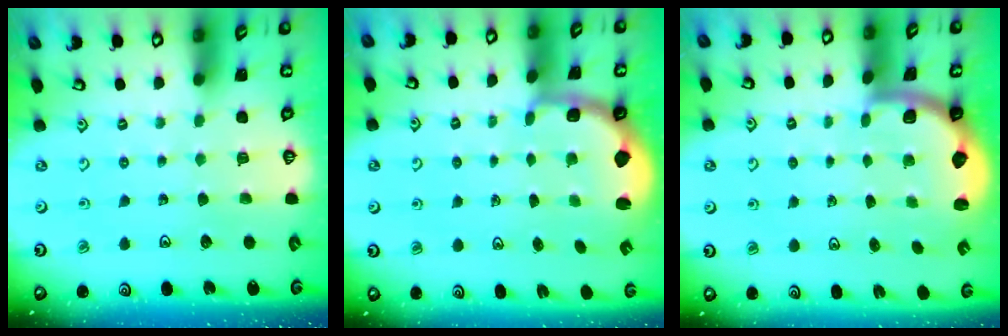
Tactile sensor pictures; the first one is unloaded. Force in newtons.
{"total": 2.5, "press": 1.3, "slide": 2.1}
{"total": 2.0, "press": 1.9, "slide": 0.5}